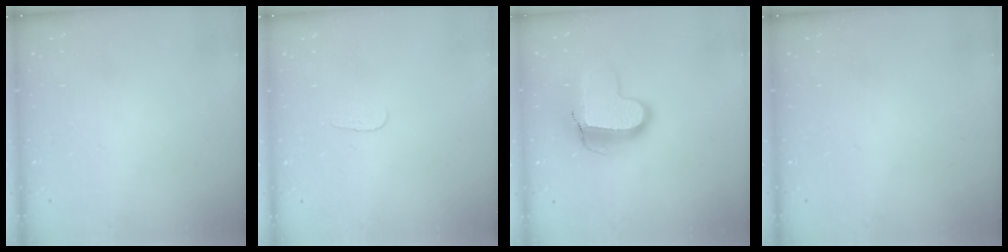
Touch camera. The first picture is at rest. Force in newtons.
{"total": 2.8, "press": 2.8, "slide": 0.3}
{"total": 12.7, "press": 12.6, "slide": 1.1}
{"total": 0.0}